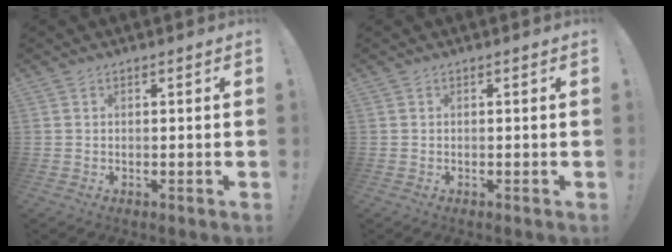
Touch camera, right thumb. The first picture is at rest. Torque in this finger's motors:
{"motor_torque": [0.00, 0.00, 0.00, 0.00, 0.00]}